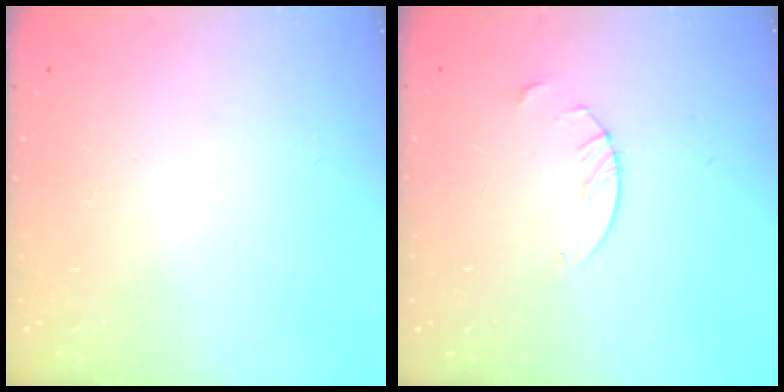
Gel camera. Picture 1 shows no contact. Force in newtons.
{"total": 2.7, "press": 2.7, "slide": 0.2}